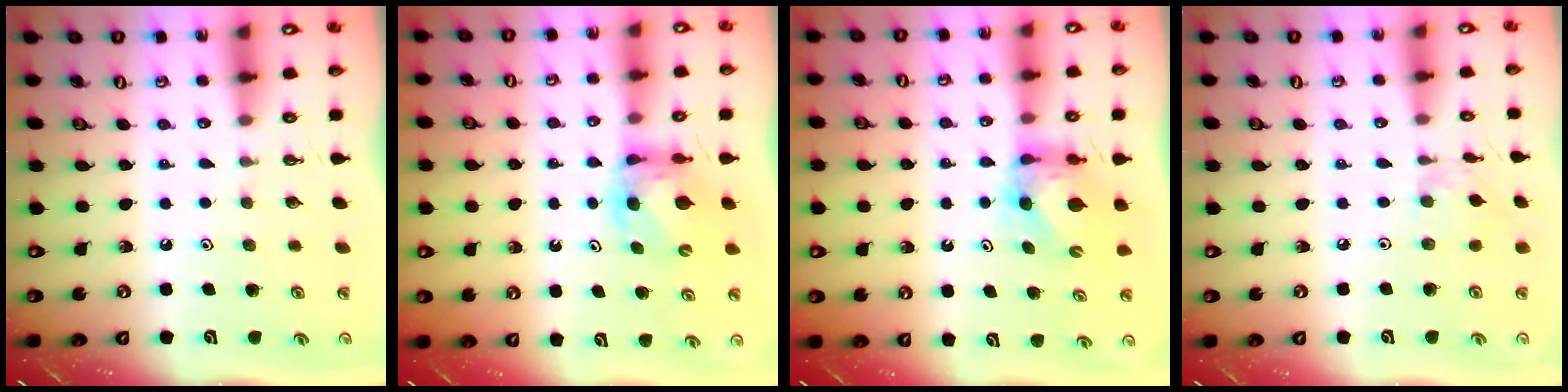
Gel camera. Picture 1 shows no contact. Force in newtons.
{"total": 6.3, "press": 6.3, "slide": 0.7}
{"total": 6.7, "press": 6.7, "slide": 0.4}
{"total": 2.1, "press": 2.1, "slide": 0.2}